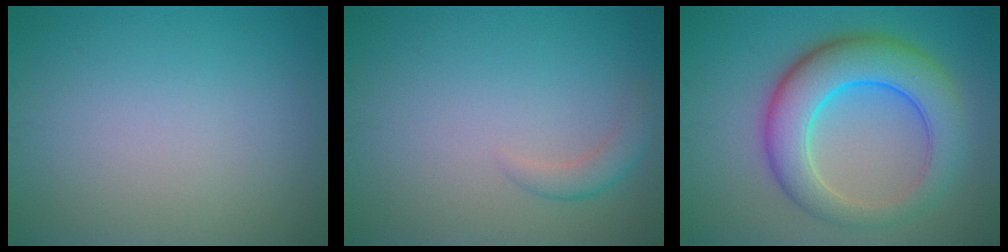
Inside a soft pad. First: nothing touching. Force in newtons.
{"total": 1.6, "press": 1.6, "slide": 0.1}
{"total": 8.5, "press": 8.5, "slide": 0.1}